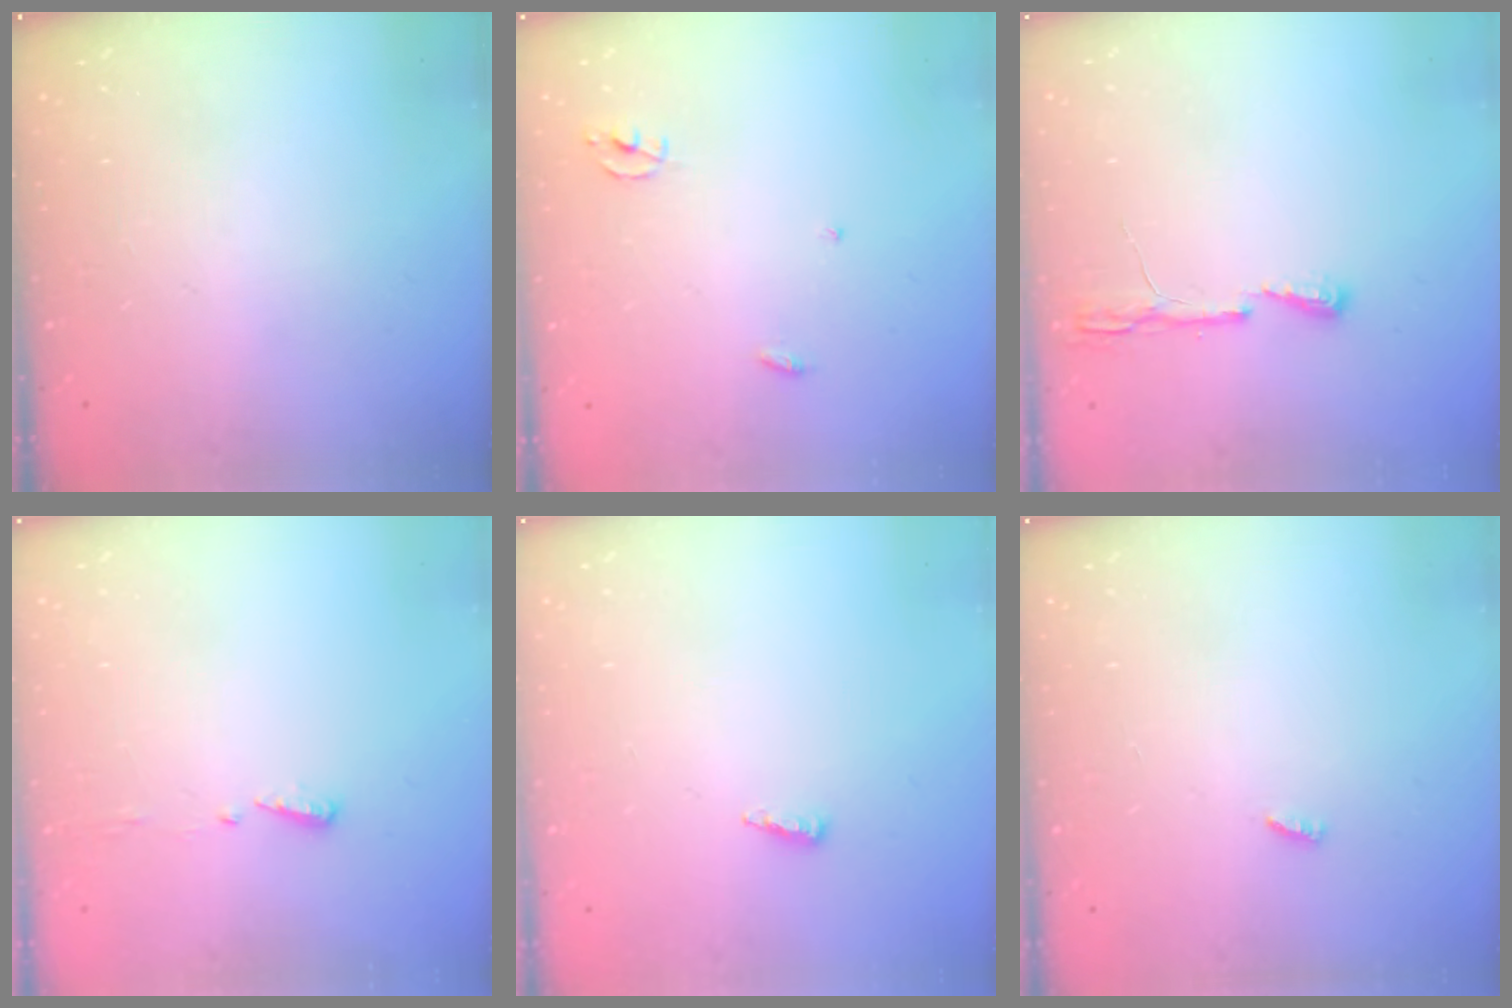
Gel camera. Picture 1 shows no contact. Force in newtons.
{"total": 2.3, "press": 2.3, "slide": 0.1}
{"total": 4.3, "press": 4.2, "slide": 0.6}
{"total": 4.0, "press": 3.9, "slide": 0.5}
{"total": 3.7, "press": 3.6, "slide": 0.4}
{"total": 1.9, "press": 1.9, "slide": 0.3}